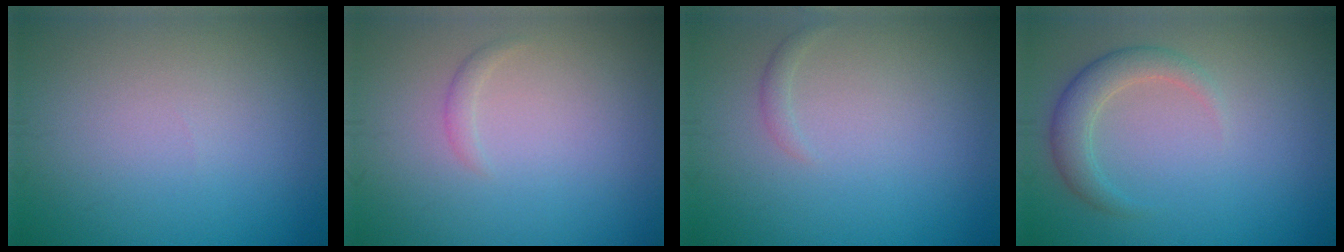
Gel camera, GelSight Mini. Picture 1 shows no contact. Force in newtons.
{"total": 0.8, "press": 0.8, "slide": 0.1}
{"total": 0.7, "press": 0.7, "slide": 0.0}
{"total": 2.8, "press": 2.8, "slide": 0.2}